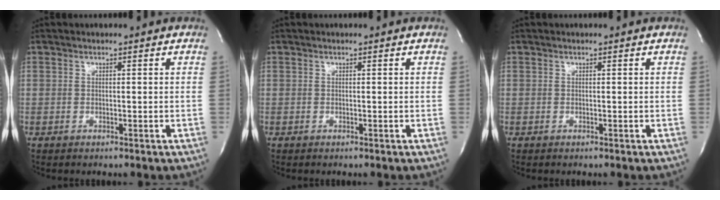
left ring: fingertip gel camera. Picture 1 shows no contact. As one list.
[{"total": 0.0}, {"total": 0.0}]